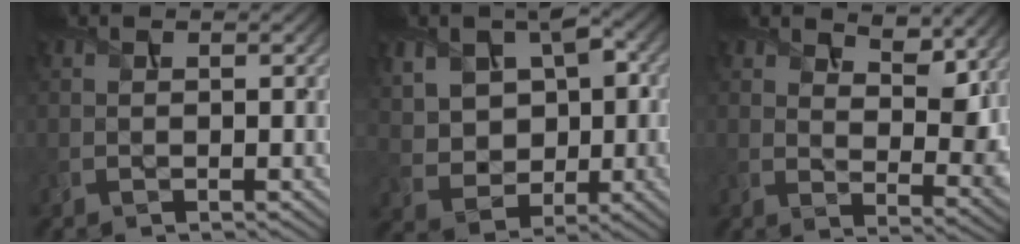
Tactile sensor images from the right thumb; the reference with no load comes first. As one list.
[{"total": 9.2, "force": [2.0, 7.0, 5.7], "torque": [-0.125, 0.008, 0.039]}, {"total": 6.8, "force": [4.8, 2.9, 3.7], "torque": [-0.070, -0.008, 0.076]}]